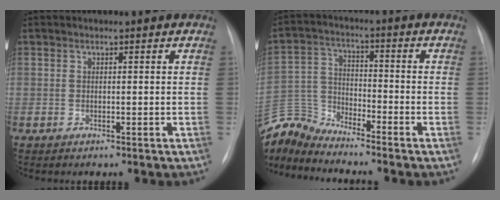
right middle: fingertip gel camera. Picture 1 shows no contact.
{"total": 9.0, "force": [-9.0, -0.2, 0.3], "torque": [-0.018, 0.018, -0.181]}